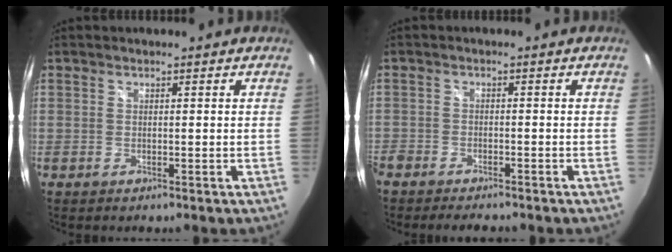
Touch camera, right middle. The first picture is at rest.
{"total": 5.6, "force": [-4.9, 1.7, 2.0], "torque": [-0.060, -0.017, -0.083]}